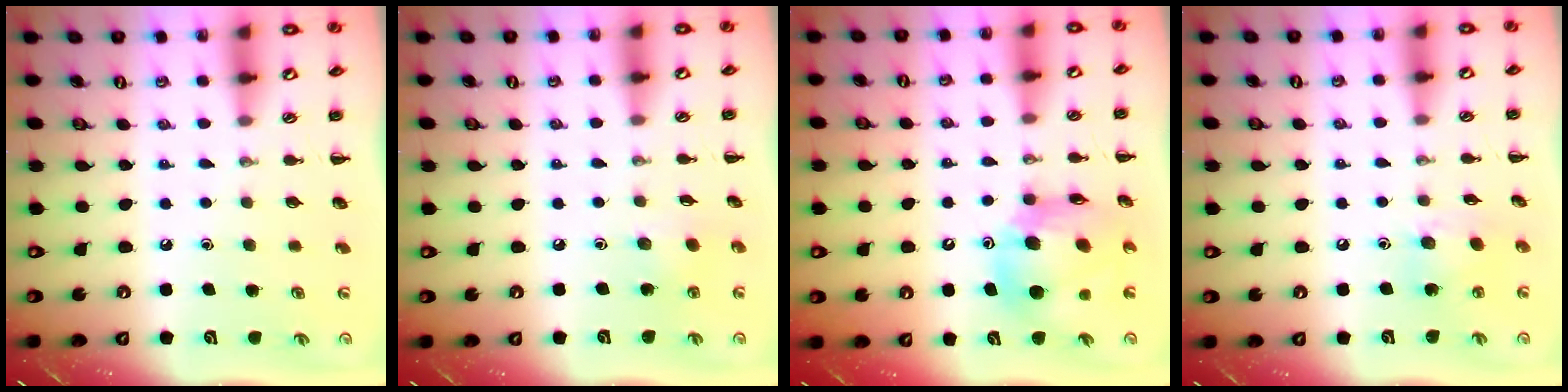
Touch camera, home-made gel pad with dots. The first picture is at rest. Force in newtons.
{"total": 2.6, "press": 2.5, "slide": 0.9}
{"total": 13.0, "press": 12.2, "slide": 4.4}
{"total": 7.1, "press": 7.1, "slide": 0.7}